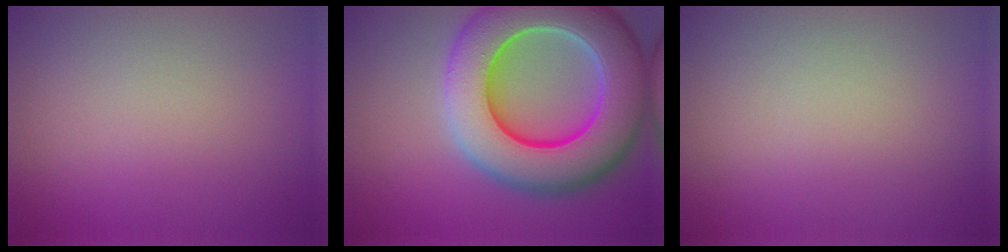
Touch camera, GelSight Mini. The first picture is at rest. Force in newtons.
{"total": 13.2, "press": 13.2, "slide": 0.6}
{"total": 0.0}